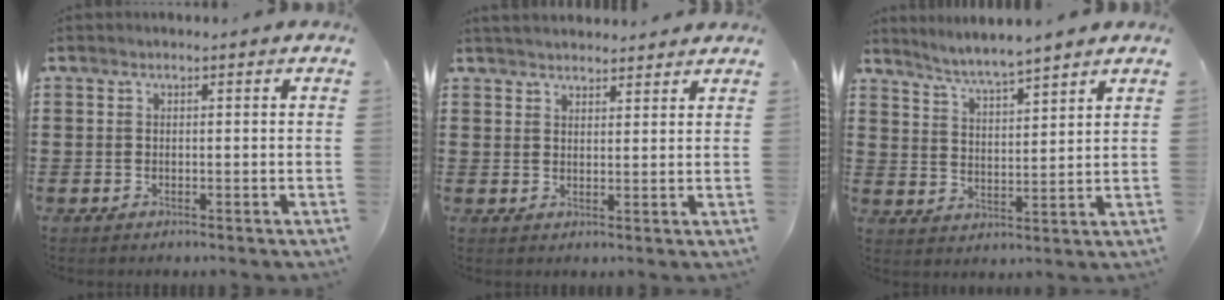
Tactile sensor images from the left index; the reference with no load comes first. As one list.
[{"total": 2.5, "force": [2.5, 0.3, 0.1], "torque": [-0.008, -0.001, 0.048]}, {"total": 4.4, "force": [4.2, -0.7, 1.0], "torque": [-0.038, -0.026, 0.071]}]